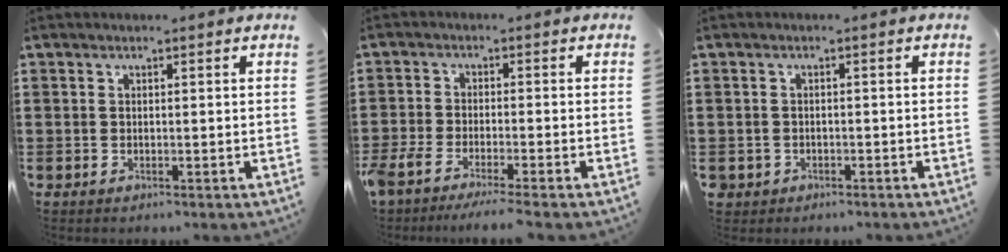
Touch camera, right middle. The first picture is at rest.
{"total": 3.5, "force": [-3.0, 0.2, 1.7], "torque": [-0.053, -0.011, -0.067]}
{"total": 1.2, "force": [-0.8, 0.8, 0.0], "torque": [-0.004, 0.002, -0.020]}